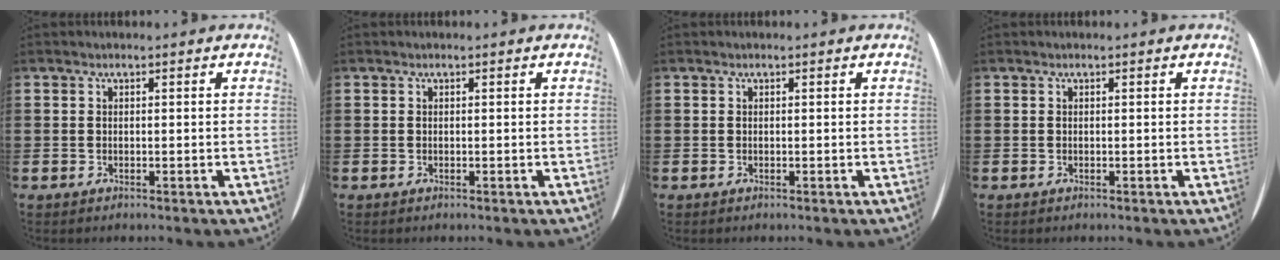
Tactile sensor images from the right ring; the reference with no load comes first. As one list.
[{"total": 0.0}, {"total": 0.0}, {"total": 0.0}]